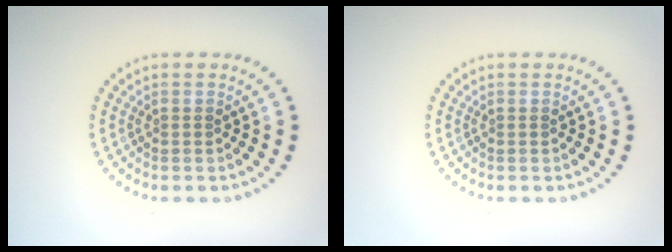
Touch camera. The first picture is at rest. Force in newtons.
{"total": 0.0}